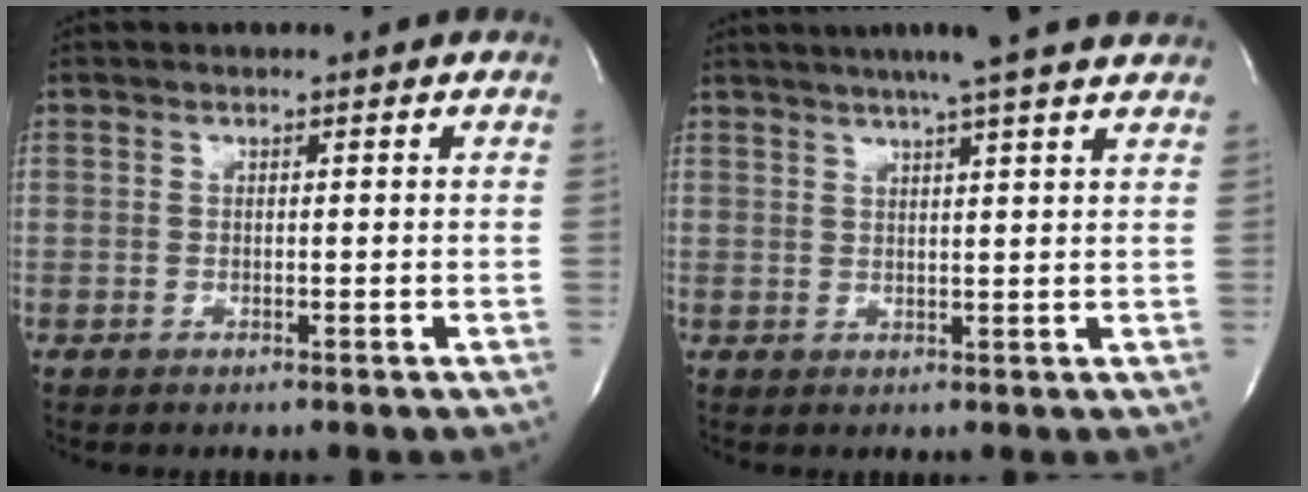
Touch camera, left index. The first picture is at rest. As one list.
[{"total": 11.0, "force": [9.2, -0.5, 6.1], "torque": [-0.097, 0.021, 0.105]}]